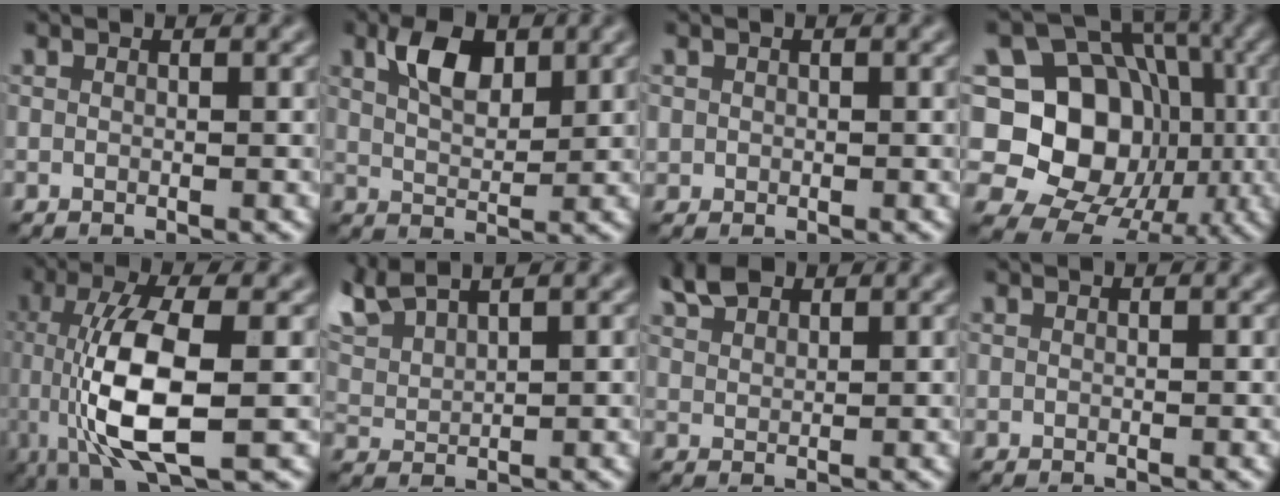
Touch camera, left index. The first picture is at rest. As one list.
[{"total": 4.3, "force": [2.2, 2.2, 3.0], "torque": [-0.058, 0.007, 0.040]}, {"total": 0.7, "force": [0.1, 0.7, 0.0], "torque": [0.005, -0.004, 0.001]}, {"total": 16.6, "force": [-0.5, 14.2, 8.6], "torque": [-0.134, 0.011, -0.021]}, {"total": 8.9, "force": [-0.9, 2.7, 8.4], "torque": [-0.168, -0.006, -0.015]}, {"total": 4.6, "force": [3.9, 0.9, 2.1], "torque": [-0.062, 0.019, 0.080]}, {"total": 2.9, "force": [2.4, 1.2, 1.1], "torque": [-0.024, 0.013, 0.049]}, {"total": 0.0}]